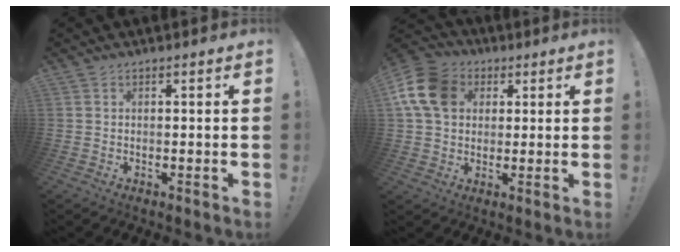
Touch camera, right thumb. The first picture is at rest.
{"total": 14.3, "force": [4.1, 11.2, 8.0], "torque": [-0.141, -0.001, 0.085]}